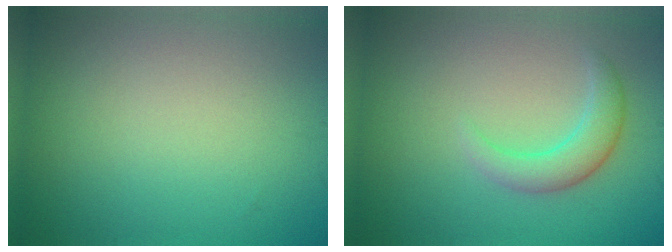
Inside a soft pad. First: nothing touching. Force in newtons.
{"total": 2.8, "press": 2.8, "slide": 0.1}